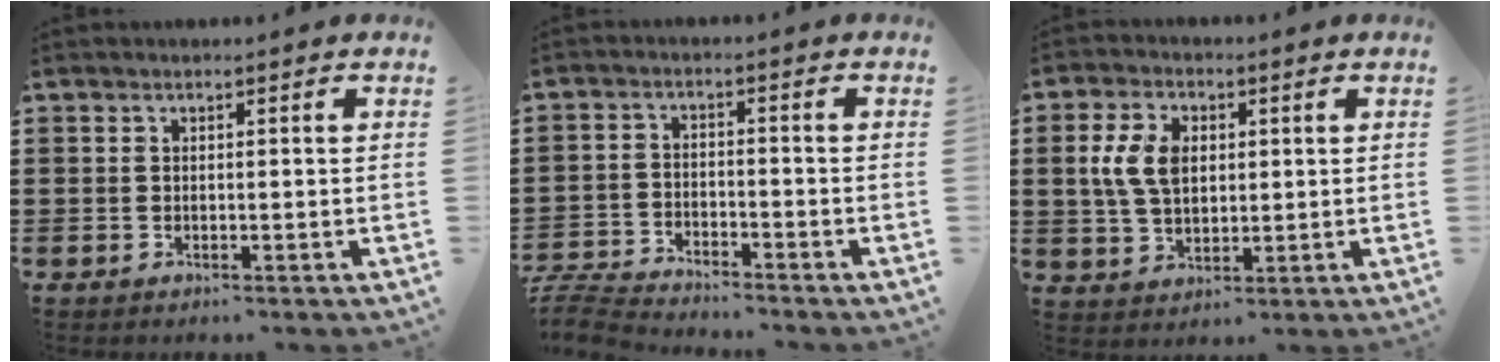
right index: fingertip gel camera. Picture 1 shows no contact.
{"total": 4.9, "force": [-4.8, 0.4, 0.4], "torque": [-0.027, -0.001, -0.104]}
{"total": 7.0, "force": [1.2, 4.7, 5.0], "torque": [-0.130, 0.009, 0.015]}